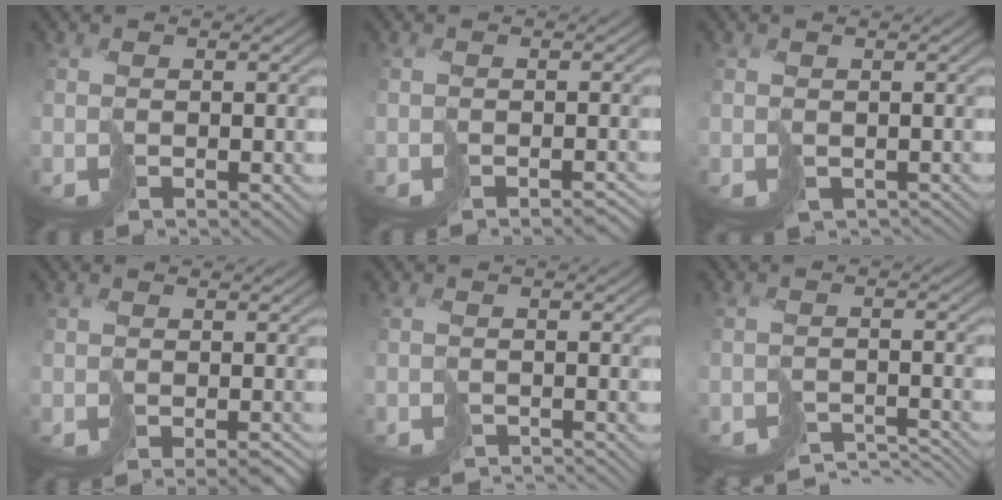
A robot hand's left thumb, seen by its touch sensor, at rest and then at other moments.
{"total": 1.7, "force": [-1.4, 0.2, 0.9], "torque": [-0.008, -0.007, -0.021]}
{"total": 2.1, "force": [-0.9, 1.6, 1.0], "torque": [-0.013, -0.011, -0.009]}
{"total": 2.9, "force": [-2.1, 0.7, 1.8], "torque": [-0.017, -0.008, -0.026]}
{"total": 3.1, "force": [-3.1, 0.0, 0.3], "torque": [-0.002, -0.010, -0.053]}
{"total": 6.8, "force": [-6.6, 1.1, 1.4], "torque": [-0.018, -0.006, -0.092]}